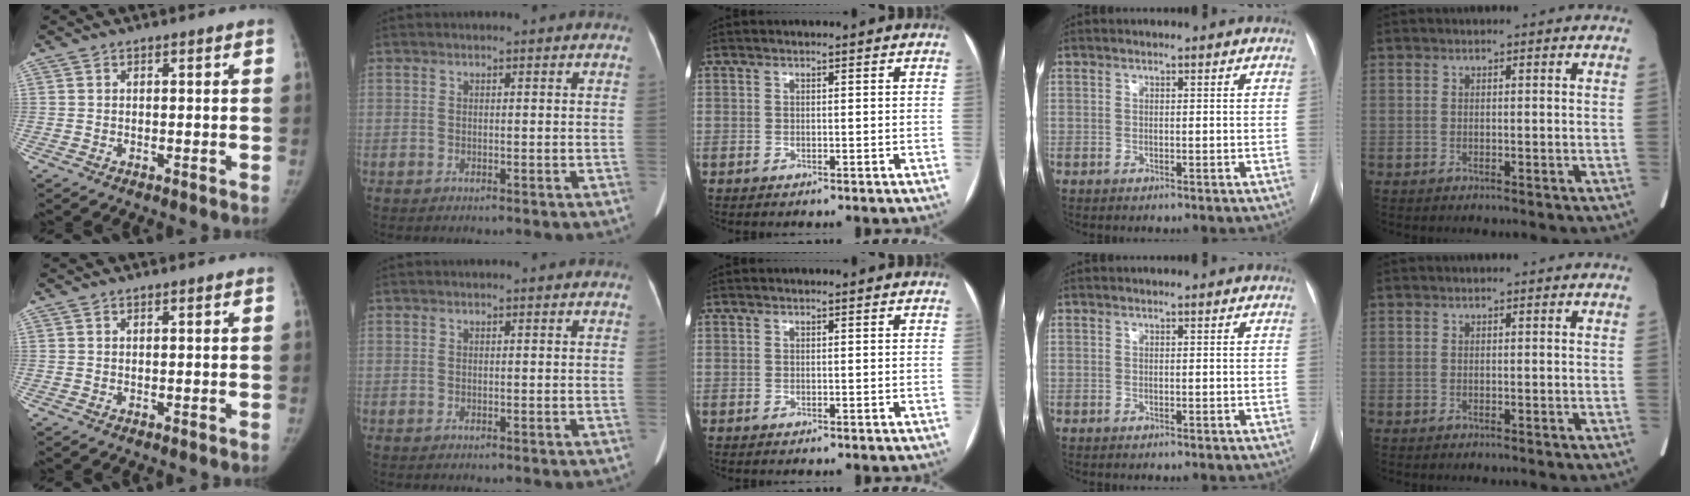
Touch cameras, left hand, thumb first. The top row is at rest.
{}